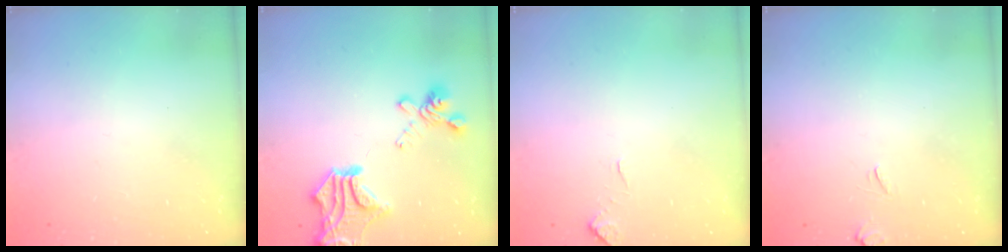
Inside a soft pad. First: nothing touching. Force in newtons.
{"total": 7.0, "press": 6.5, "slide": 2.6}
{"total": 0.0}
{"total": 3.6, "press": 3.6, "slide": 0.6}